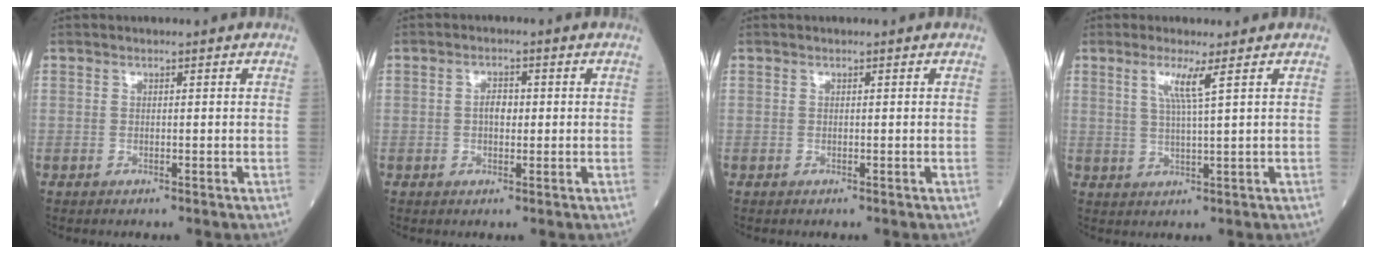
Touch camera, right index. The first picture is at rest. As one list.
[{"total": 2.3, "force": [0.0, 1.4, 1.9], "torque": [-0.031, 0.005, -0.001]}, {"total": 0.0}, {"total": 3.9, "force": [1.7, -0.8, 3.4], "torque": [-0.068, -0.004, 0.034]}]